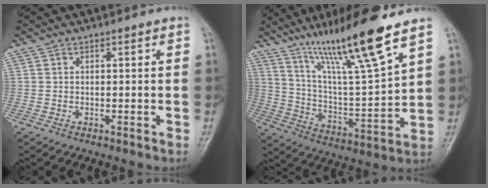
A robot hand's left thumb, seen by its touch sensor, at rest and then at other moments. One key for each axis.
{"total": 19.3, "fx": 13.3, "fy": 1.4, "fz": 13.9, "tx": -0.226, "ty": -0.064, "tz": 0.239}